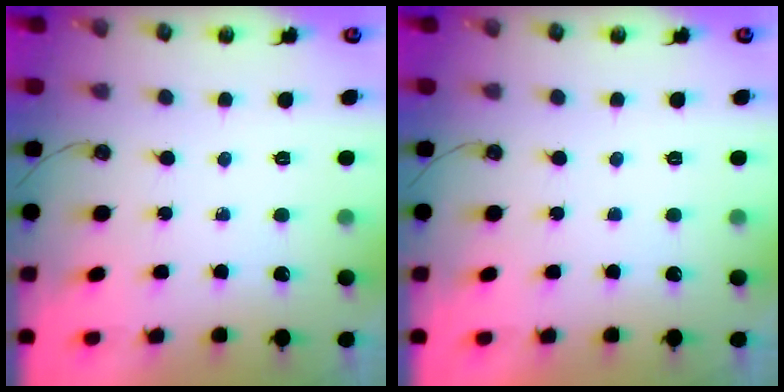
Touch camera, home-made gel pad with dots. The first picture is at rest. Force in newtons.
{"total": 0.0}